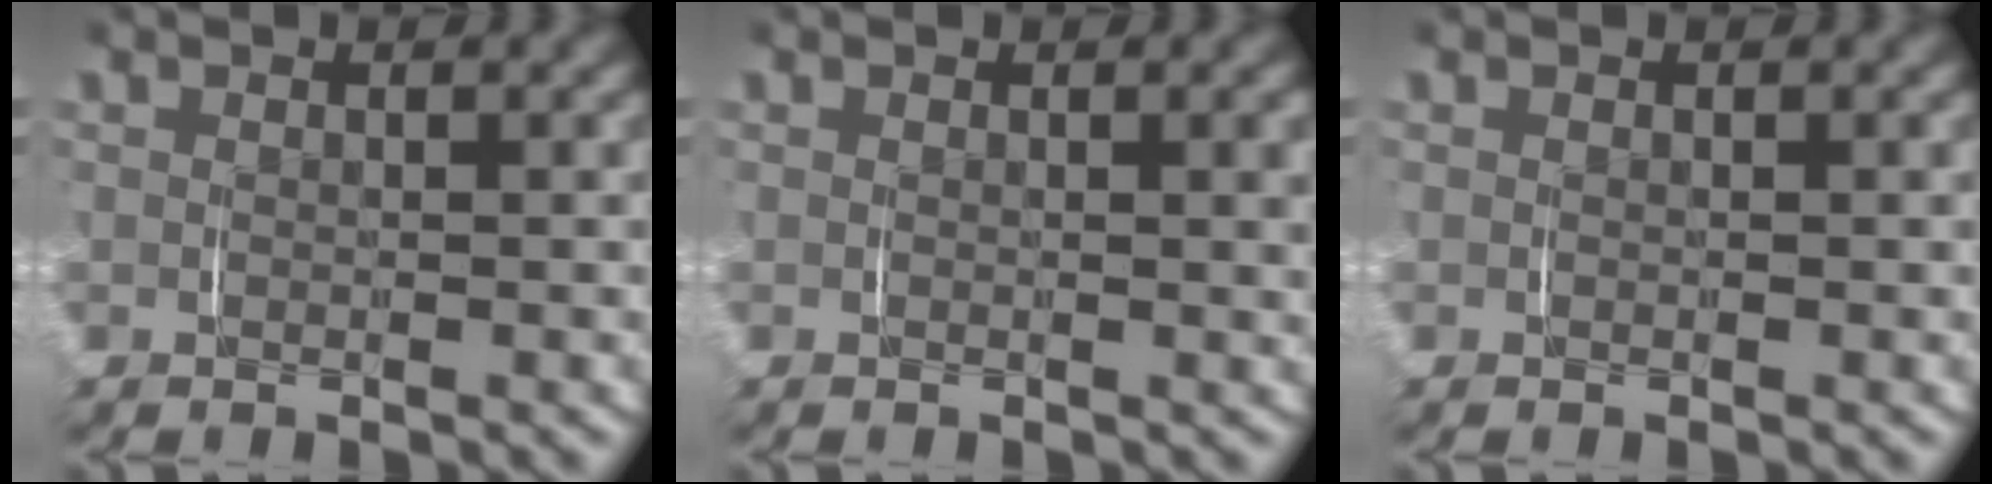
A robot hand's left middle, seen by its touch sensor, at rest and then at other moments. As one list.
[{"total": 1.0, "force": [0.3, -0.1, 1.0], "torque": [-0.008, -0.001, 0.004]}, {"total": 0.0}]